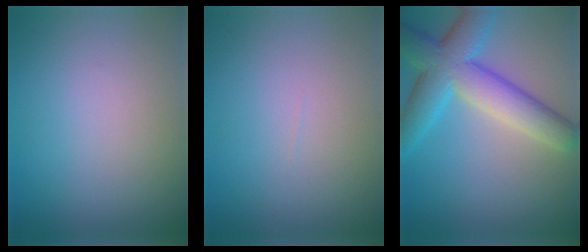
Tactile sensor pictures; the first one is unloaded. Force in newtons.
{"total": 0.0}
{"total": 7.9, "press": 7.9, "slide": 0.0}